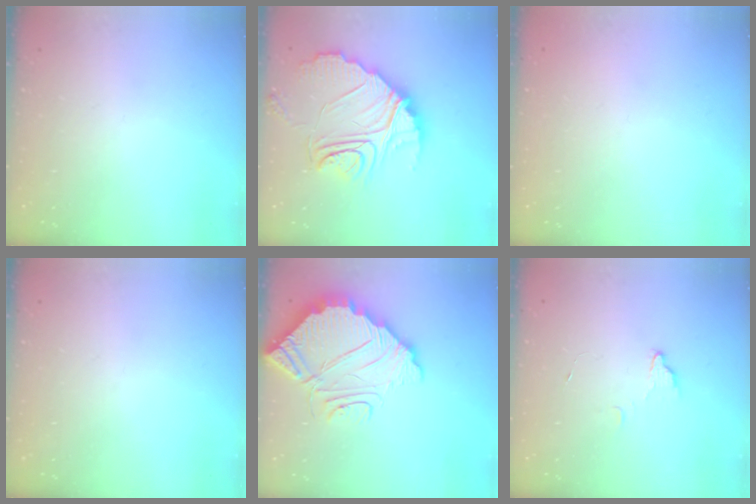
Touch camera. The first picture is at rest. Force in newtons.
{"total": 15.4, "press": 15.3, "slide": 1.5}
{"total": 2.3, "press": 2.3, "slide": 0.1}
{"total": 0.0}
{"total": 10.3, "press": 10.3, "slide": 0.6}
{"total": 2.2, "press": 2.2, "slide": 0.2}